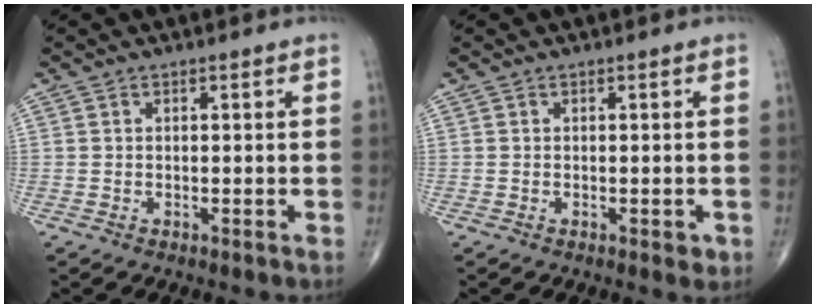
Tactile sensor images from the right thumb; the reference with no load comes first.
{"total": 1.5, "force": [-0.5, 0.7, 1.2], "torque": [-0.011, -0.002, -0.005]}